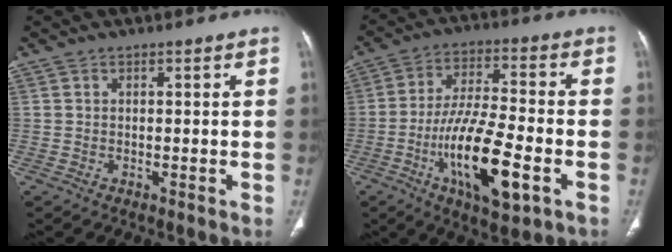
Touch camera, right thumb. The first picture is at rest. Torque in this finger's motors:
{"motor_torque": [2.90, 2.11, 1.73, -1.04, 0.59]}